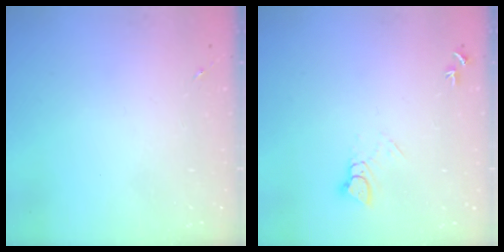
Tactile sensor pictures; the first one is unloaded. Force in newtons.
{"total": 4.1, "press": 4.1, "slide": 0.3}